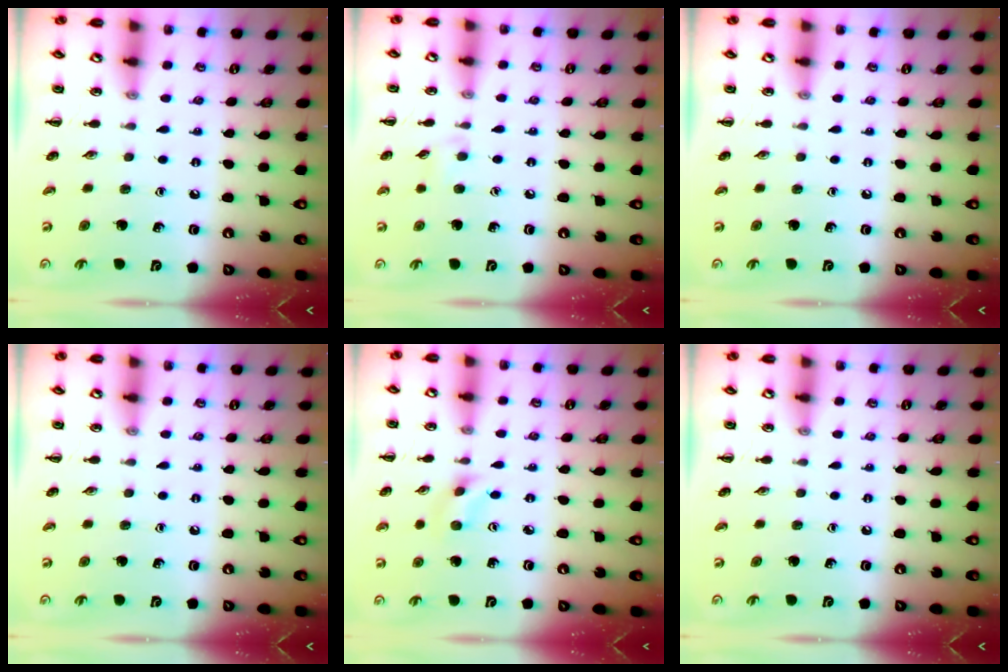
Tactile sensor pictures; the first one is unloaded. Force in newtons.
{"total": 4.8, "press": 4.4, "slide": 1.7}
{"total": 0.0}
{"total": 0.0}
{"total": 2.7, "press": 2.6, "slide": 0.8}
{"total": 0.0}